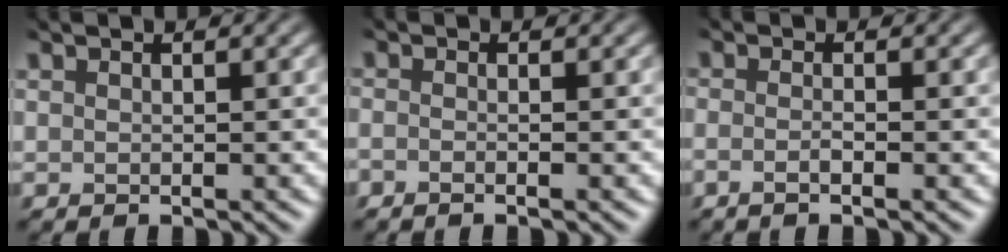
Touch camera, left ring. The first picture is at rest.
{"total": 1.0, "force": [-0.9, -0.2, -0.1], "torque": [-0.004, -0.006, -0.016]}
{"total": 1.4, "force": [-1.0, 0.1, 0.9], "torque": [-0.017, -0.009, -0.025]}